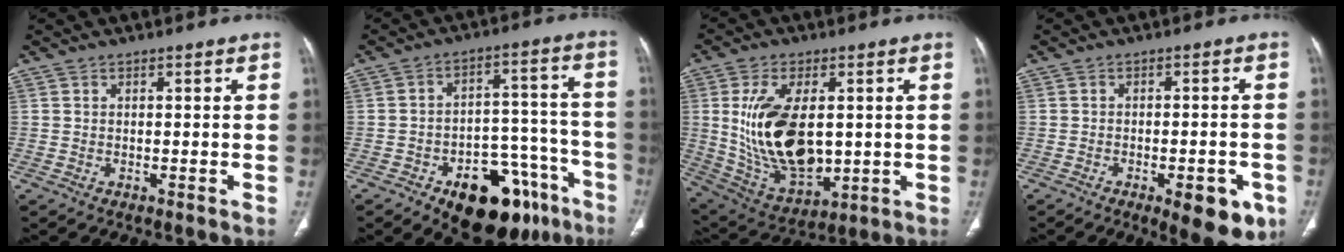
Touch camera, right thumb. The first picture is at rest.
{"total": 20.2, "force": [-11.5, 10.6, 12.8], "torque": [-0.110, 0.083, -0.156]}
{"total": 18.8, "force": [1.3, 10.4, 15.6], "torque": [-0.282, -0.017, 0.047]}
{"total": 9.6, "force": [-4.5, 3.7, 7.6], "torque": [-0.074, 0.008, -0.052]}